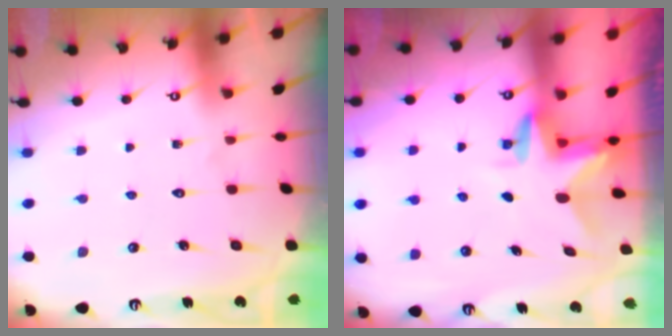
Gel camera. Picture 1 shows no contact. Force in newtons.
{"total": 2.9, "press": 2.9, "slide": 0.2}